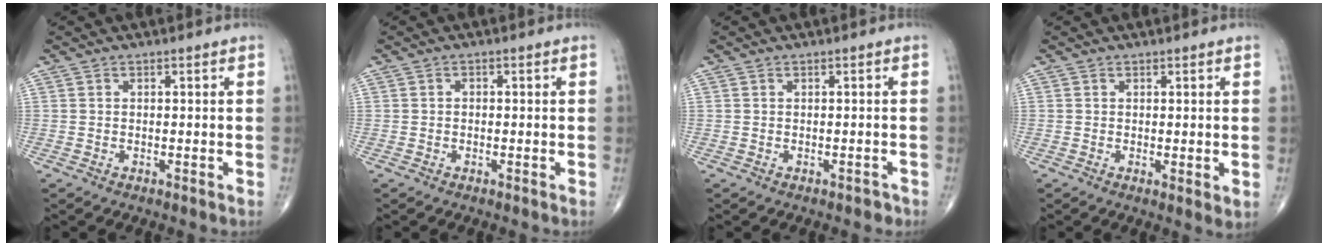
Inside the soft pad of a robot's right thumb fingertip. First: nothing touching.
{"total": 0.6, "force": [-0.1, 0.4, 0.4], "torque": [-0.003, 0.002, -0.004]}
{"total": 0.9, "force": [-0.5, 0.6, 0.4], "torque": [-0.002, 0.005, -0.005]}
{"total": 2.1, "force": [0.2, 0.7, 2.0], "torque": [-0.034, -0.010, 0.002]}